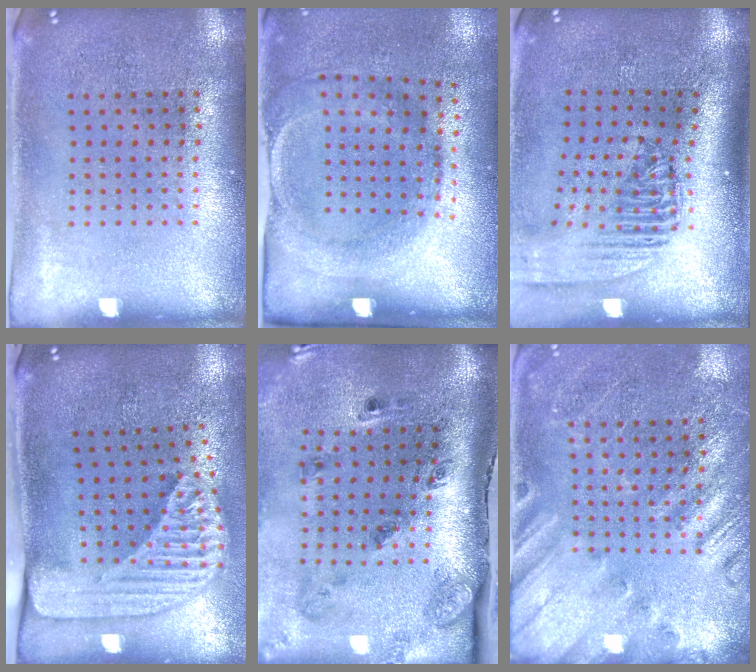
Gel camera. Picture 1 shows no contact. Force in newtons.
{"total": 1.9, "press": 1.2, "slide": 1.5}
{"total": 2.3, "press": 1.8, "slide": 1.5}
{"total": 2.5, "press": 1.7, "slide": 1.8}
{"total": 2.9, "press": 1.8, "slide": 2.3}
{"total": 2.3, "press": 2.1, "slide": 0.9}